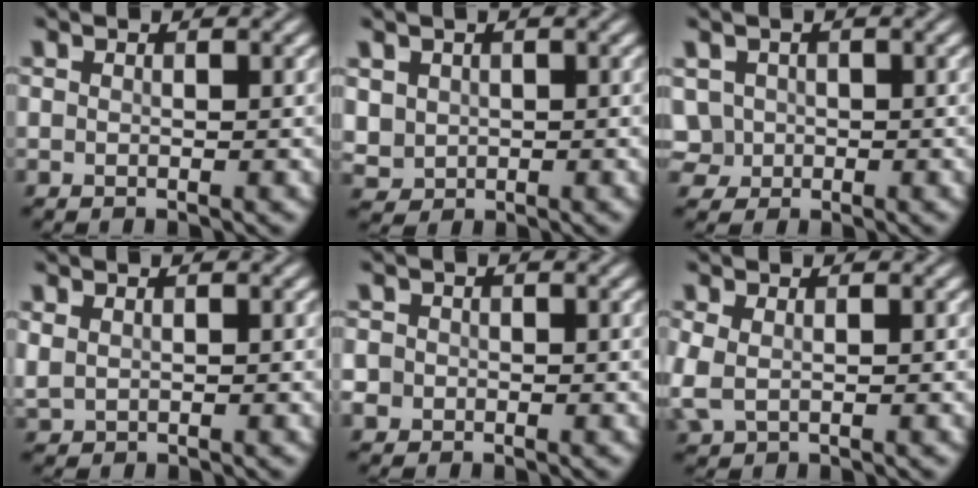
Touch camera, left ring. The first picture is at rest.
{"total": 2.2, "force": [0.5, 2.1, 0.6], "torque": [-0.023, -0.002, 0.024]}
{"total": 2.6, "force": [0.1, 2.5, 0.7], "torque": [-0.018, 0.013, 0.018]}
{"total": 1.2, "force": [0.7, 0.7, 0.6], "torque": [-0.020, 0.003, 0.025]}
{"total": 2.0, "force": [-0.7, 1.8, 0.4], "torque": [0.000, 0.006, -0.010]}
{"total": 2.5, "force": [-0.1, 1.7, 1.8], "torque": [-0.057, -0.002, 0.004]}